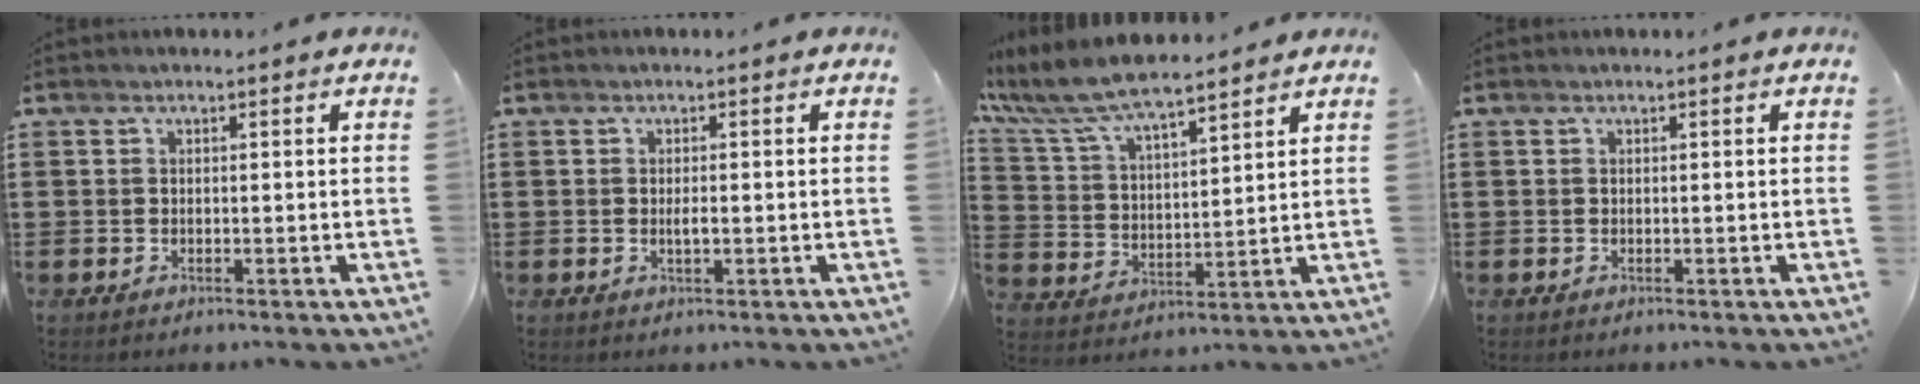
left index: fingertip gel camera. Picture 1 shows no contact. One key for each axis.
{"total": 0.8, "fx": 0.1, "fy": 0.4, "fz": 0.7, "tx": -0.013, "ty": 0.003, "tz": 0.001}
{"total": 7.8, "fx": 7.0, "fy": 1.3, "fz": 3.1, "tx": -0.092, "ty": -0.030, "tz": 0.122}
{"total": 0.0}